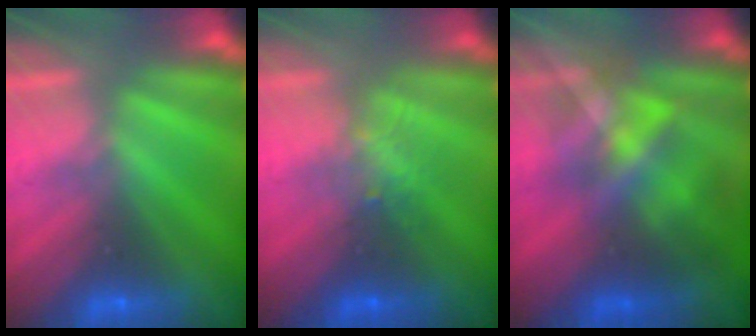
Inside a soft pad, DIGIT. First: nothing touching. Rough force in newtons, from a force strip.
{"total": 2.4}
{"total": 4.5}